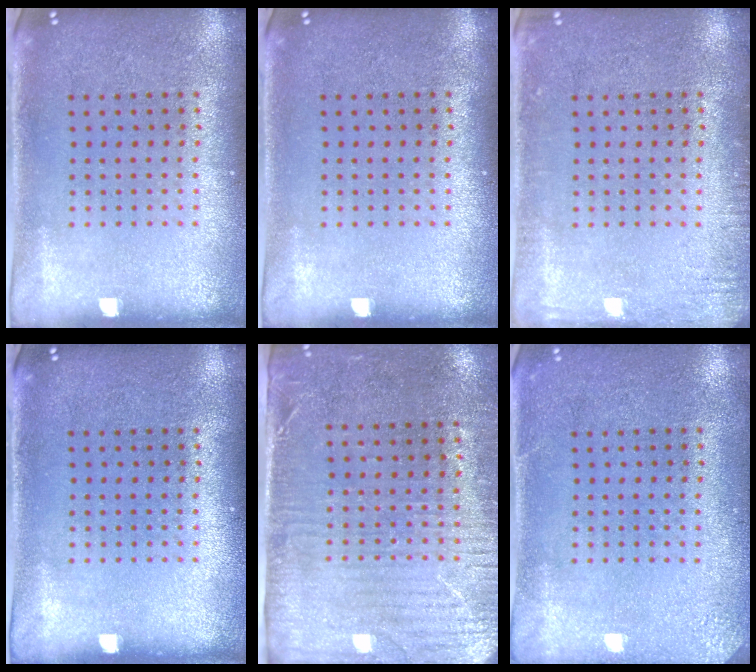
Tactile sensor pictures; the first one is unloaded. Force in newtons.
{"total": 0.0}
{"total": 1.7, "press": 1.7, "slide": 0.2}
{"total": 0.0}
{"total": 3.1, "press": 2.7, "slide": 1.6}
{"total": 2.4, "press": 2.4, "slide": 0.3}